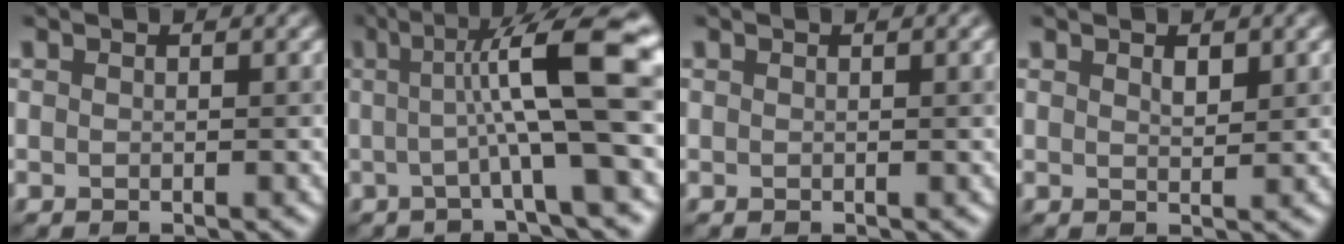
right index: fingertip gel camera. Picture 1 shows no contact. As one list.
[{"total": 10.7, "force": [1.0, 1.3, 10.5], "torque": [-0.138, 0.017, 0.012]}, {"total": 1.1, "force": [0.2, 0.4, 1.0], "torque": [-0.010, 0.005, 0.000]}, {"total": 0.9, "force": [0.8, 0.2, 0.4], "torque": [-0.011, 0.003, 0.017]}]